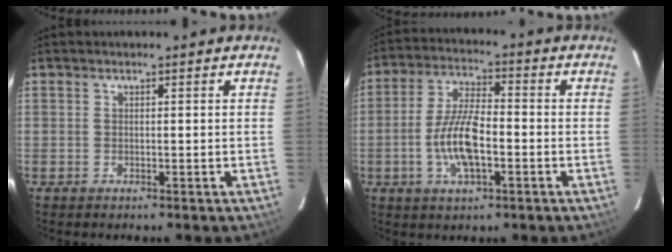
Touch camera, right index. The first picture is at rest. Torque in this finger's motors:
{"motor_torque": [0.41, -0.19, 0.32, 0.15]}